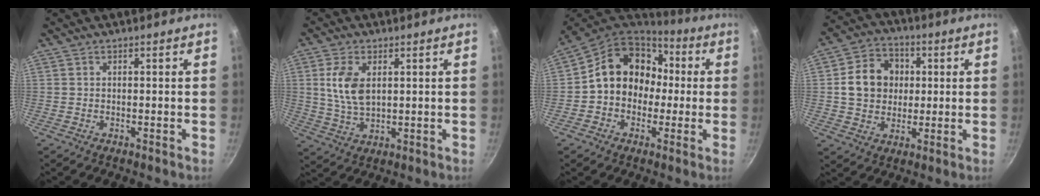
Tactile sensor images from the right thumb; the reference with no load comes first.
{"total": 8.2, "force": [1.9, 4.8, 6.4], "torque": [-0.122, -0.010, 0.040]}
{"total": 15.4, "force": [0.7, 12.9, 8.3], "torque": [-0.090, 0.047, -0.002]}
{"total": 11.7, "force": [1.5, 9.9, 5.9], "torque": [-0.073, 0.017, 0.020]}